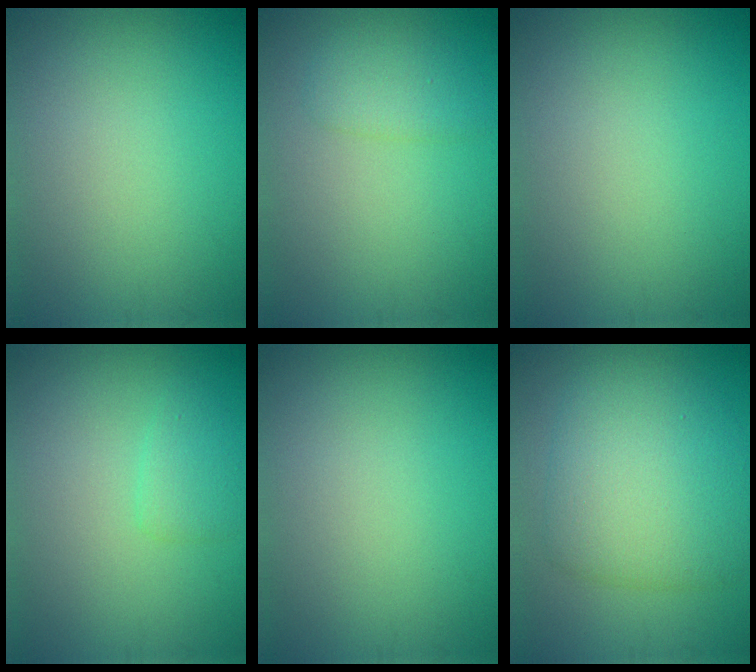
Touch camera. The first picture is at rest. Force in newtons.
{"total": 1.9, "press": 1.9, "slide": 0.1}
{"total": 0.0}
{"total": 1.5, "press": 1.5, "slide": 0.1}
{"total": 0.0}
{"total": 6.4, "press": 6.3, "slide": 0.4}